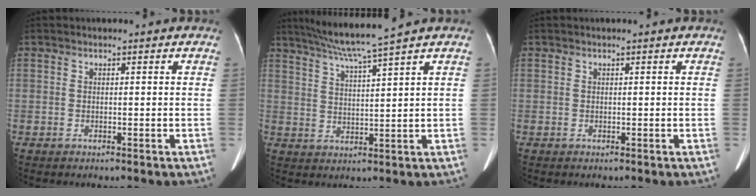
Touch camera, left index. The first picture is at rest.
{"total": 8.1, "force": [6.7, -2.2, 4.0], "torque": [-0.072, 0.001, 0.120]}
{"total": 0.0}